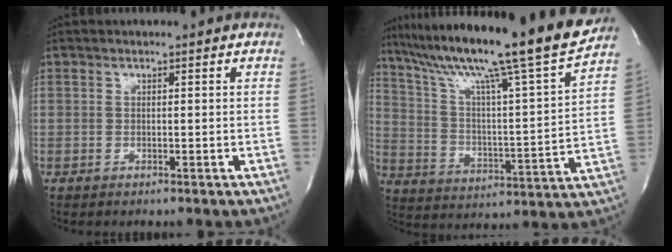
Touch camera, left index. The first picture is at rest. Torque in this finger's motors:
{"motor_torque": [0.95, -0.95, 0.54, 0.09]}